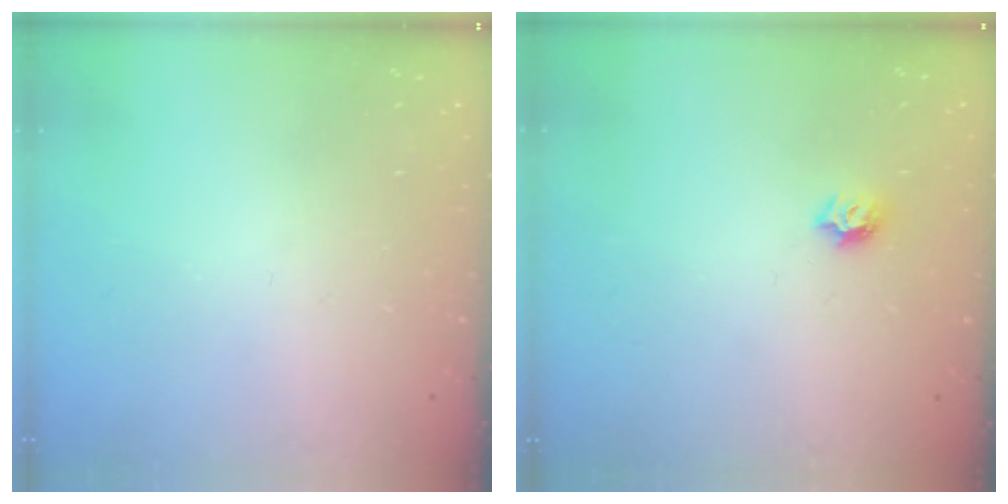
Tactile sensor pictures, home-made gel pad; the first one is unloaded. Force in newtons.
{"total": 5.7, "press": 5.6, "slide": 0.8}